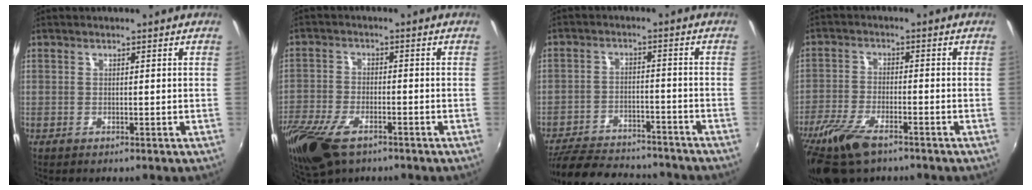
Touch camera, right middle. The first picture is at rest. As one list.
[{"total": 14.5, "force": [-9.0, 6.9, 9.0], "torque": [-0.226, -0.048, -0.168]}, {"total": 18.6, "force": [-16.1, 5.9, 7.2], "torque": [-0.163, -0.001, -0.227]}, {"total": 11.4, "force": [-7.9, 4.0, 7.2], "torque": [-0.175, -0.033, -0.156]}]